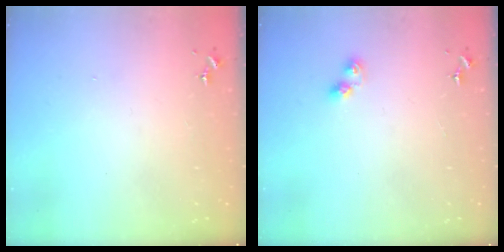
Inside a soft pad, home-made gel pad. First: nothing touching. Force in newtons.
{"total": 6.6, "press": 6.5, "slide": 0.7}